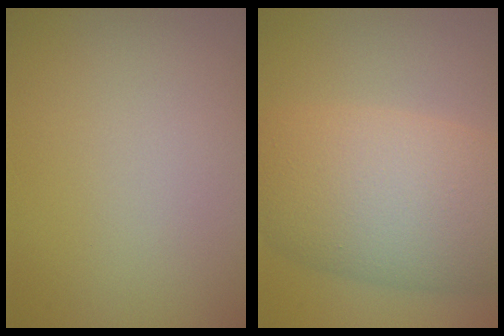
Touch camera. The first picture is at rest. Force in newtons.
{"total": 10.6, "press": 10.5, "slide": 0.4}